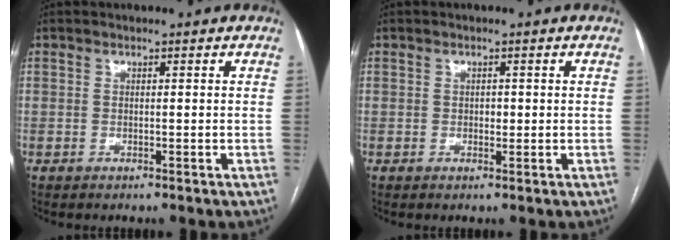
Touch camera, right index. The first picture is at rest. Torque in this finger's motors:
{"motor_torque": [0.14, -0.01, 0.10, 0.02]}